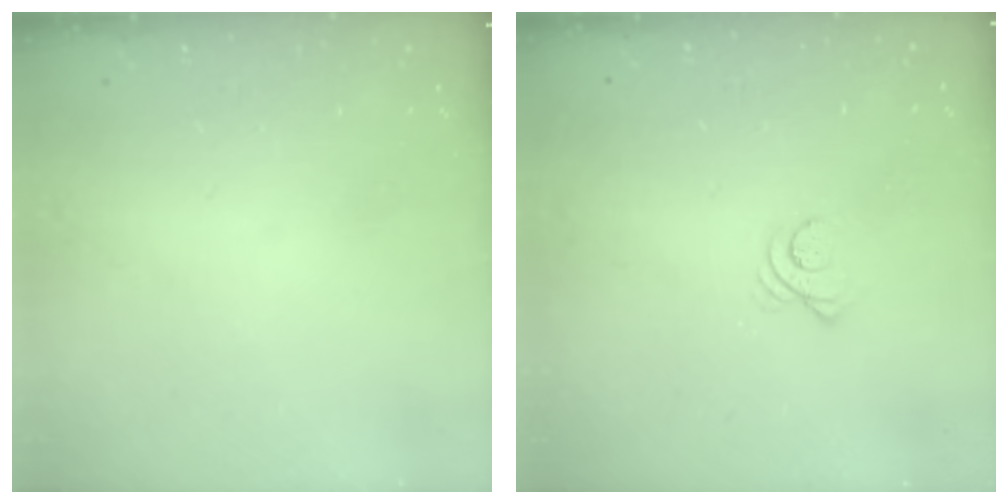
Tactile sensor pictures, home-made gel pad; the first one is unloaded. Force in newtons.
{"total": 3.0, "press": 2.9, "slide": 0.3}